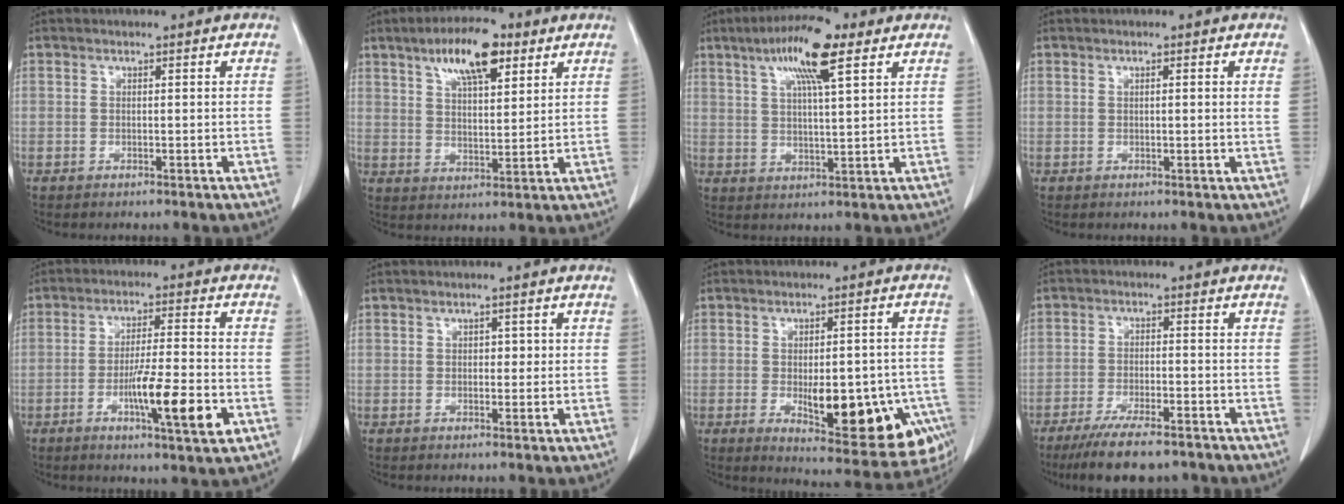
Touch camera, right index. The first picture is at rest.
{"total": 11.2, "force": [6.2, 3.8, 8.5], "torque": [-0.149, 0.012, 0.109]}
{"total": 11.9, "force": [6.2, 2.2, 9.9], "torque": [-0.181, 0.017, 0.104]}
{"total": 2.4, "force": [0.8, 0.4, 2.2], "torque": [-0.044, 0.004, 0.011]}
{"total": 11.5, "force": [-4.0, 1.3, 10.7], "torque": [-0.176, -0.007, -0.063]}
{"total": 2.1, "force": [0.2, 1.3, 1.6], "torque": [-0.031, 0.009, 0.006]}
{"total": 18.7, "force": [-6.1, 7.1, 16.2], "torque": [-0.156, 0.011, -0.059]}
{"total": 11.8, "force": [-9.0, 3.0, 7.0], "torque": [-0.116, -0.018, -0.140]}